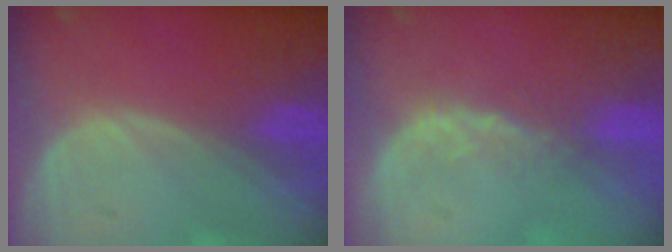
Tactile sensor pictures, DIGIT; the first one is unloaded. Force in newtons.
{"total": 2.6, "press": 2.1, "slide": 1.5}